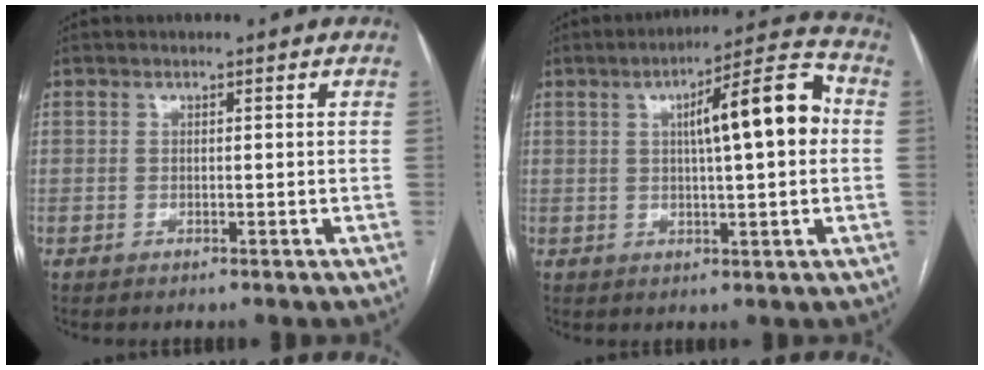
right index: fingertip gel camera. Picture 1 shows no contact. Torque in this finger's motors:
{"motor_torque": [0.60, 0.08, 0.28, 0.10]}